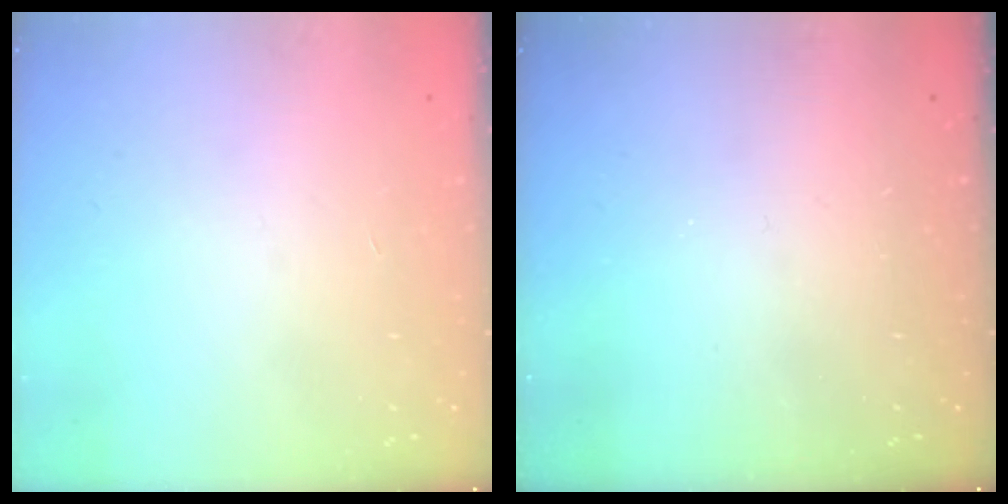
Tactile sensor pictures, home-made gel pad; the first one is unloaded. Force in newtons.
{"total": 0.0}